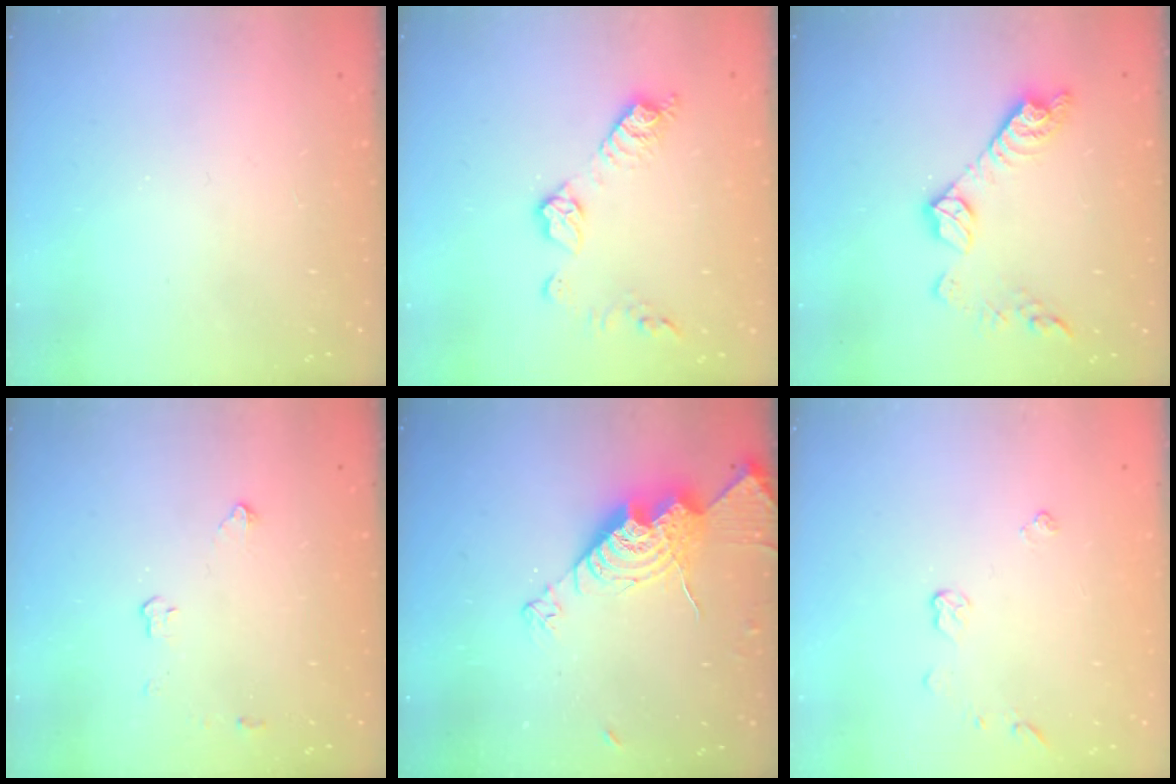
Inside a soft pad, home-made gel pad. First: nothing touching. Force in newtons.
{"total": 9.9, "press": 9.9, "slide": 0.4}
{"total": 11.9, "press": 11.9, "slide": 0.6}
{"total": 2.9, "press": 2.9, "slide": 0.5}
{"total": 15.6, "press": 15.6, "slide": 1.5}
{"total": 4.8, "press": 4.8, "slide": 0.6}